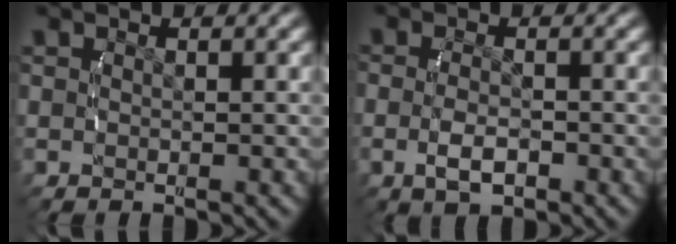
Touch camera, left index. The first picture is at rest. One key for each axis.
{"total": 2.8, "fx": -1.2, "fy": 1.5, "fz": 2.1, "tx": -0.038, "ty": -0.009, "tz": -0.018}